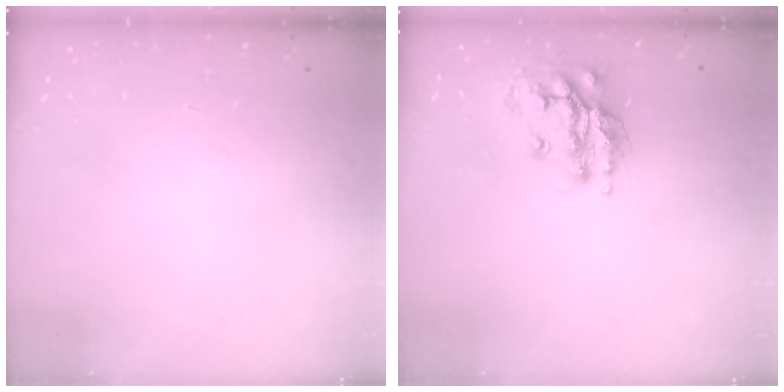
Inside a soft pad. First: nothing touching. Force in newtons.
{"total": 15.4, "press": 15.3, "slide": 1.1}